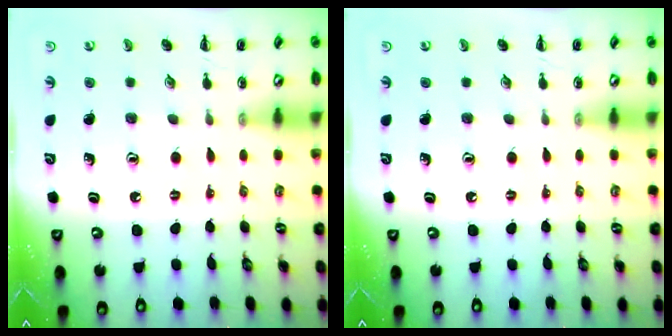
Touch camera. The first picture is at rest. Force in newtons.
{"total": 0.0}